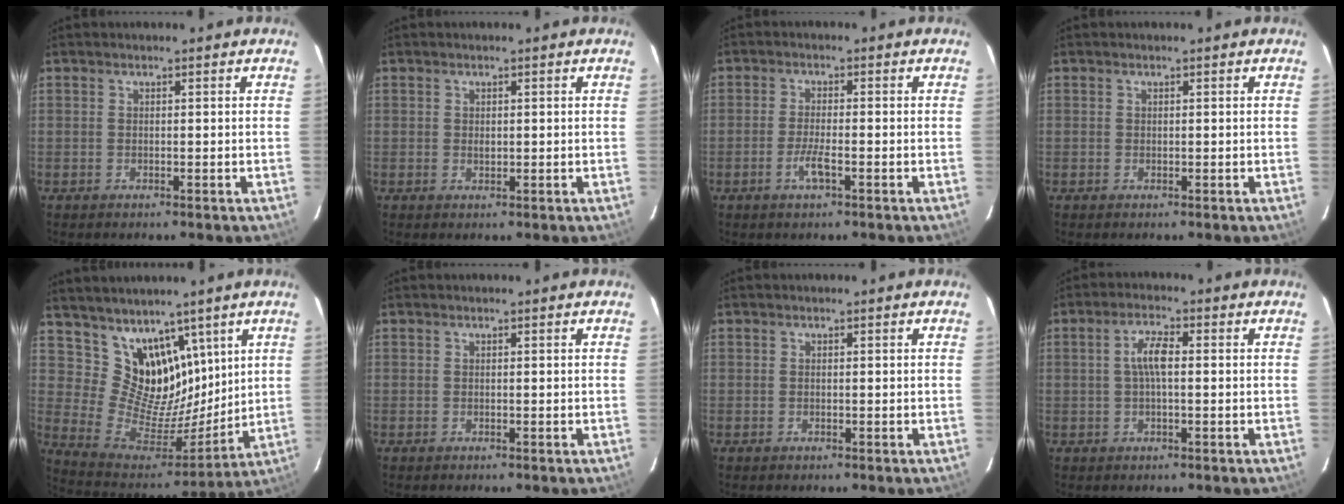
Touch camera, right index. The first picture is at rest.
{"total": 0.9, "force": [0.1, 0.7, 0.6], "torque": [-0.010, 0.001, 0.002]}
{"total": 3.6, "force": [-1.7, 0.4, 3.1], "torque": [-0.066, -0.003, -0.035]}
{"total": 0.0}
{"total": 14.5, "force": [9.1, 9.7, 5.6], "torque": [-0.099, -0.006, 0.186]}
{"total": 0.0}
{"total": 0.0}
{"total": 4.3, "force": [0.2, 1.3, 4.1], "torque": [-0.081, 0.009, 0.005]}